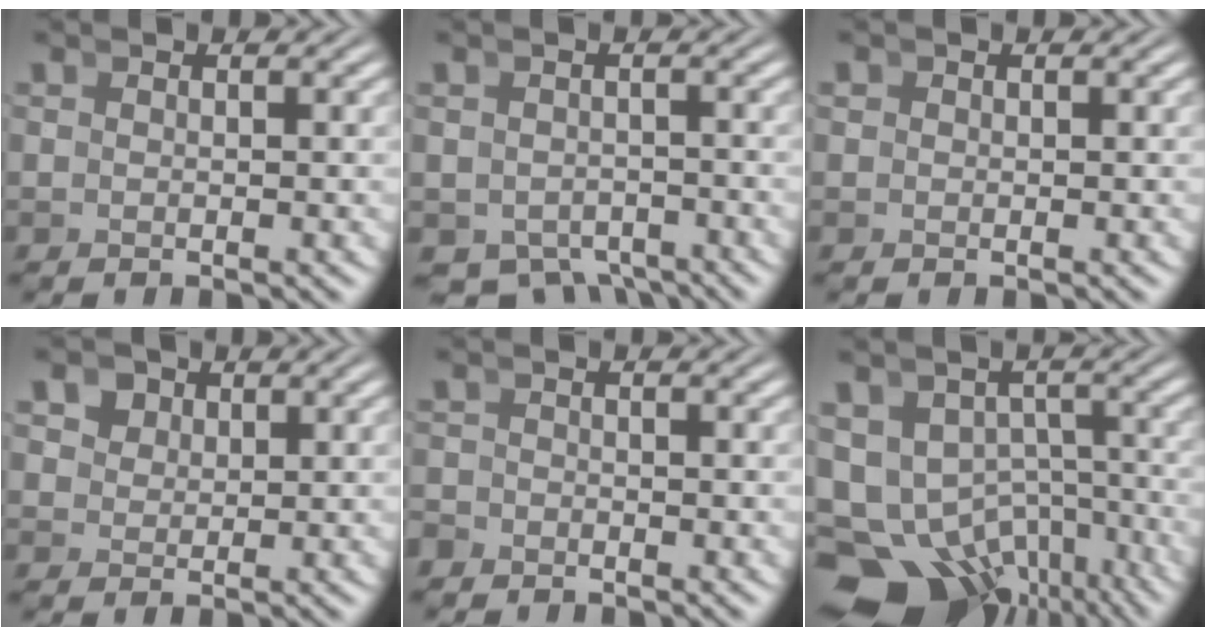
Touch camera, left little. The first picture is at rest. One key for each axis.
{"total": 6.3, "fx": -4.6, "fy": 3.8, "fz": 2.3, "tx": -0.033, "ty": -0.029, "tz": -0.067}
{"total": 0.9, "fx": 0.2, "fy": 0.9, "fz": 0.3, "tx": -0.012, "ty": -0.006, "tz": 0.006}
{"total": 3.6, "fx": 2.4, "fy": 2.4, "fz": 1.3, "tx": -0.013, "ty": 0.006, "tz": 0.041}
{"total": 1.4, "fx": -1.3, "fy": 0.2, "fz": -0.3, "tx": 0.011, "ty": -0.010, "tz": -0.021}
{"total": 14.6, "fx": -7.3, "fy": 10.7, "fz": 6.8, "tx": -0.142, "ty": -0.083, "tz": -0.093}